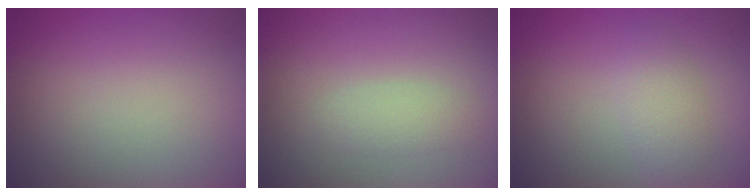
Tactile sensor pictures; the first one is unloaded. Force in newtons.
{"total": 1.7, "press": 1.7, "slide": 0.1}
{"total": 2.4, "press": 2.4, "slide": 0.1}